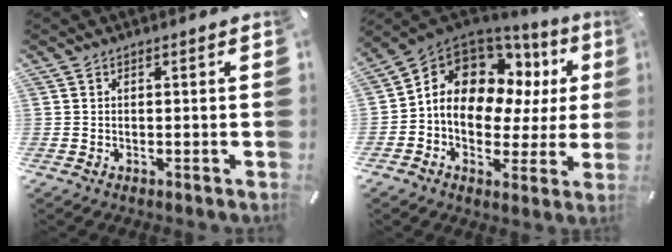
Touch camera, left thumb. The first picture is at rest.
{"total": 13.3, "force": [4.5, 9.8, 7.9], "torque": [-0.136, -0.030, 0.086]}